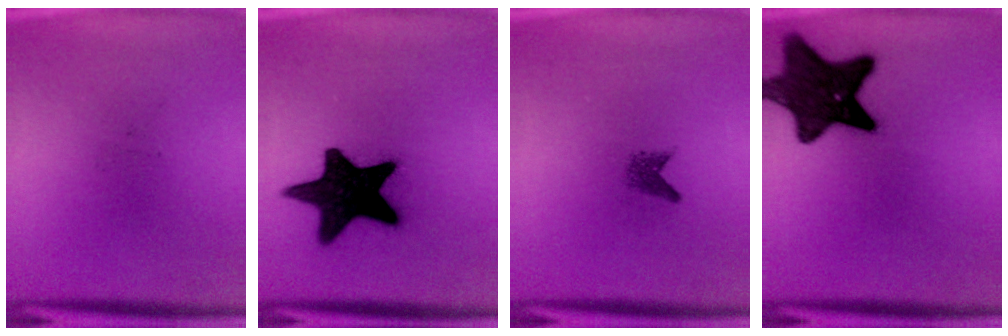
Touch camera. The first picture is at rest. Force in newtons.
{"total": 18.0}
{"total": 1.5}
{"total": 13.5}